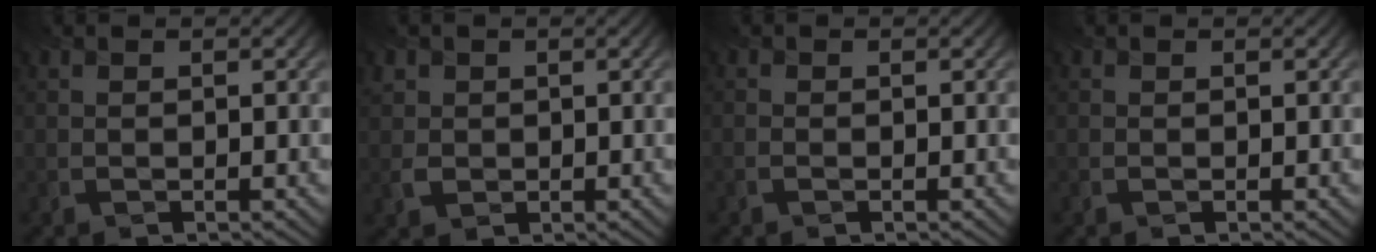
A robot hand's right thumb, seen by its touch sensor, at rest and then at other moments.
{"total": 2.4, "force": [0.5, 2.3, 0.5], "torque": [-0.016, -0.002, 0.008]}
{"total": 0.6, "force": [-0.3, 0.3, 0.4], "torque": [-0.012, -0.003, -0.007]}
{"total": 0.0}